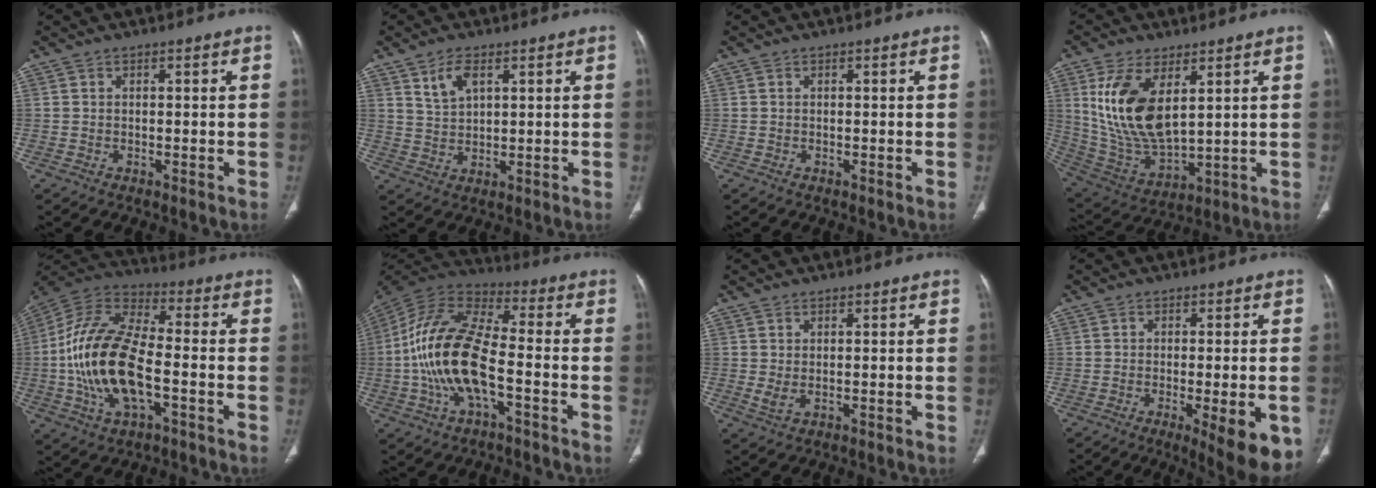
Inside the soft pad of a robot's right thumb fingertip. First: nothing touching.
{"total": 4.9, "force": [2.7, 2.5, 3.3], "torque": [-0.059, -0.013, 0.057]}
{"total": 0.0}
{"total": 16.1, "force": [5.2, 8.0, 12.9], "torque": [-0.246, -0.025, 0.121]}
{"total": 19.4, "force": [-3.7, 9.5, 16.6], "torque": [-0.328, 0.031, -0.070]}
{"total": 17.6, "force": [-3.9, 7.7, 15.3], "torque": [-0.312, 0.041, -0.076]}
{"total": 1.8, "force": [0.2, 0.7, 1.7], "torque": [-0.036, -0.003, 0.011]}
{"total": 11.8, "force": [-4.5, 3.4, 10.4], "torque": [-0.110, -0.010, -0.052]}